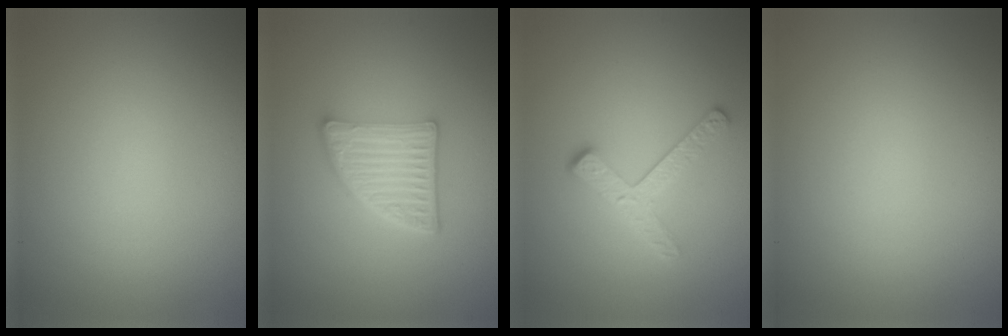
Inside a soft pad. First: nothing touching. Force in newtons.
{"total": 5.4, "press": 3.8, "slide": 3.8}
{"total": 2.9, "press": 2.3, "slide": 1.7}
{"total": 0.0}